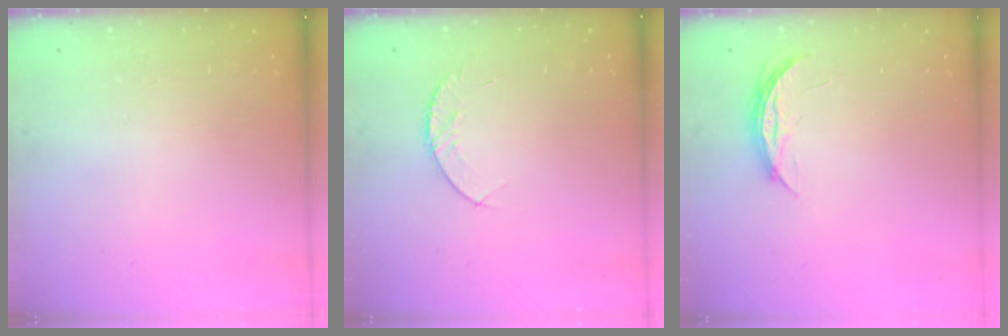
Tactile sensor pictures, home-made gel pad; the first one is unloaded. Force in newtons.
{"total": 5.3, "press": 5.3, "slide": 0.6}
{"total": 4.2, "press": 4.2, "slide": 0.5}